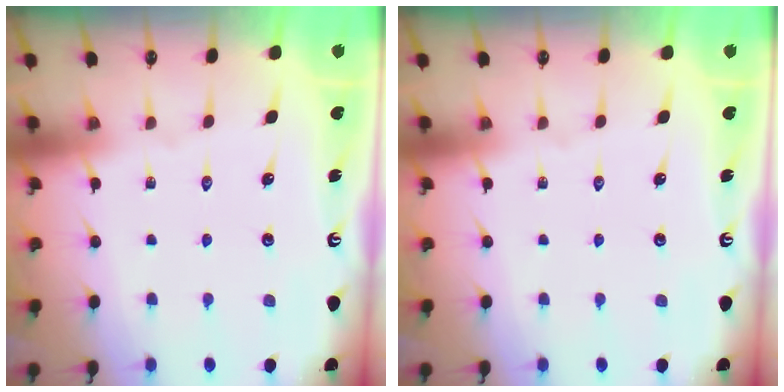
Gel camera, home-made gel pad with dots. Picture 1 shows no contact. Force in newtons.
{"total": 0.0}